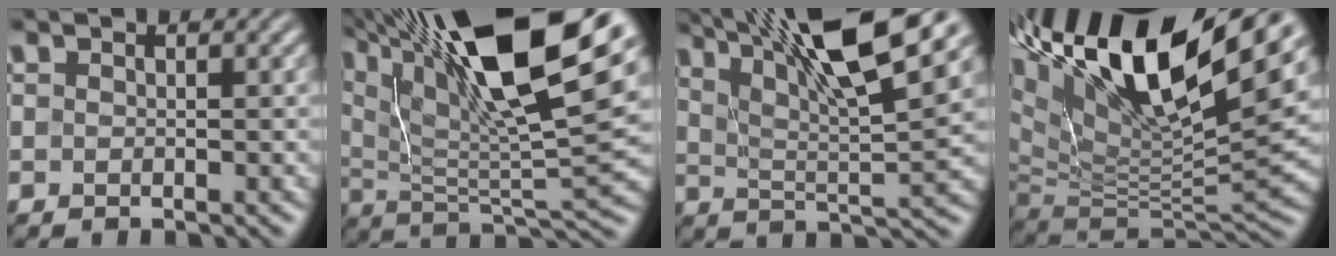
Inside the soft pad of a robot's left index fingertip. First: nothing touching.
{"total": 17.2, "force": [9.7, 4.6, 13.5], "torque": [-0.245, 0.021, 0.172]}
{"total": 12.5, "force": [7.9, 2.0, 9.5], "torque": [-0.167, 0.019, 0.136]}
{"total": 18.4, "force": [9.4, 6.8, 14.3], "torque": [-0.283, 0.041, 0.169]}